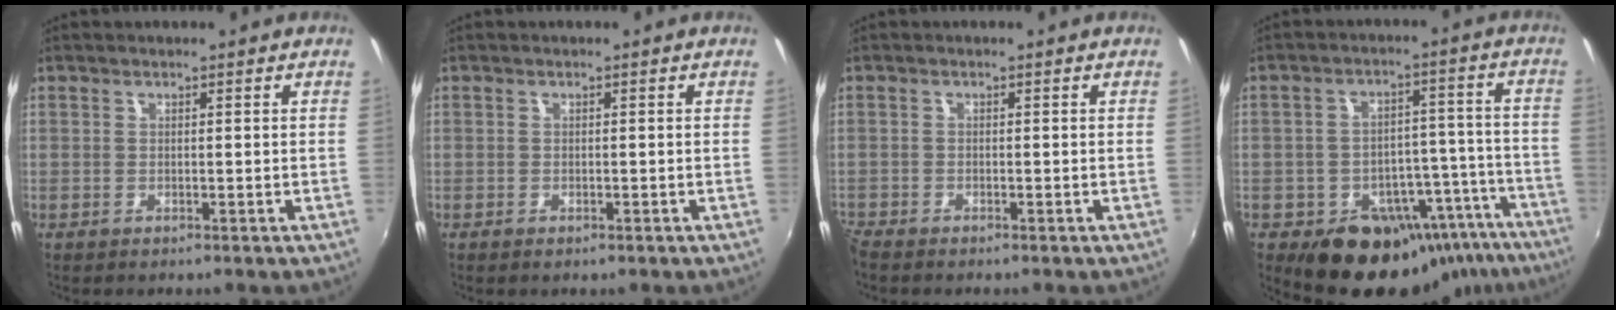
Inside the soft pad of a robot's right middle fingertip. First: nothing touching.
{"total": 0.7, "force": [-0.5, 0.3, 0.3], "torque": [-0.006, -0.003, -0.008]}
{"total": 2.2, "force": [-2.2, 0.3, 0.4], "torque": [-0.017, -0.015, -0.048]}
{"total": 18.4, "force": [-13.0, 11.2, 6.8], "torque": [-0.104, 0.051, -0.145]}